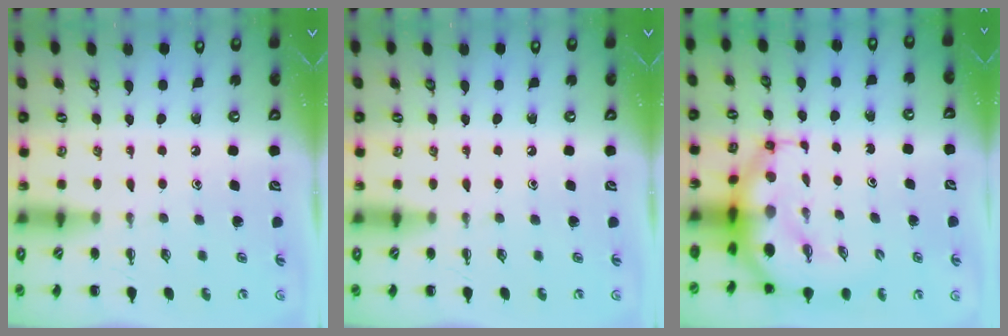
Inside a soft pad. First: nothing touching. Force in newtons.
{"total": 0.0}
{"total": 9.3, "press": 9.0, "slide": 2.3}